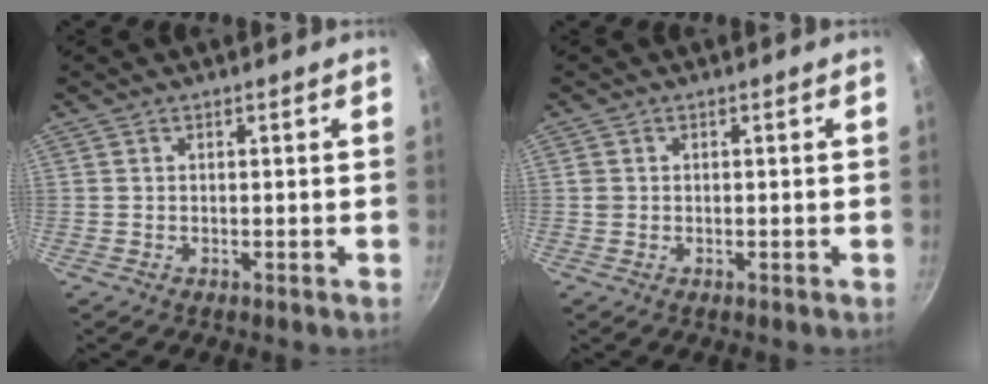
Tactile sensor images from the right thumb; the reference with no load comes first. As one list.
[{"total": 1.1, "force": [0.0, 1.1, 0.4], "torque": [-0.004, 0.003, 0.000]}]